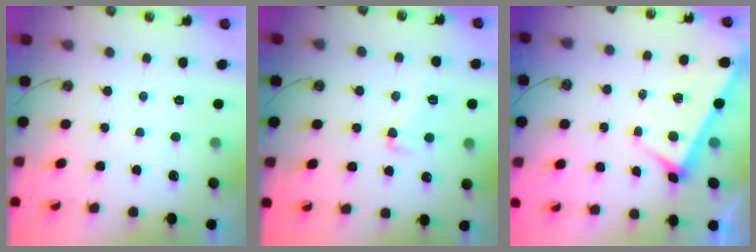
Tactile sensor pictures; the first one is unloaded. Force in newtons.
{"total": 2.5, "press": 2.0, "slide": 1.4}
{"total": 3.7, "press": 3.7, "slide": 0.2}